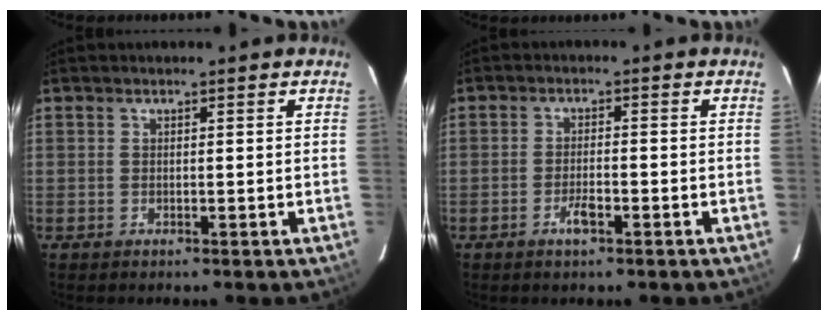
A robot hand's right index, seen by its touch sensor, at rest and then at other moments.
{"total": 2.8, "force": [-1.5, 0.5, 2.3], "torque": [-0.044, 0.000, -0.026]}